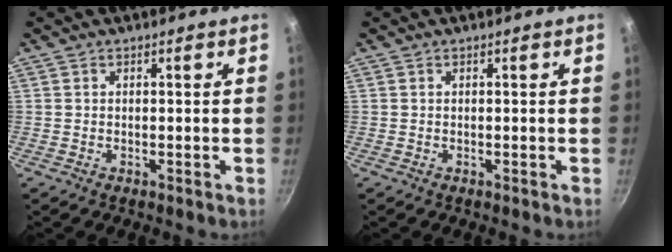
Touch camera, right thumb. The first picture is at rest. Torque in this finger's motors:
{"motor_torque": [-0.03, 0.02, 0.02, -0.01, 0.00]}